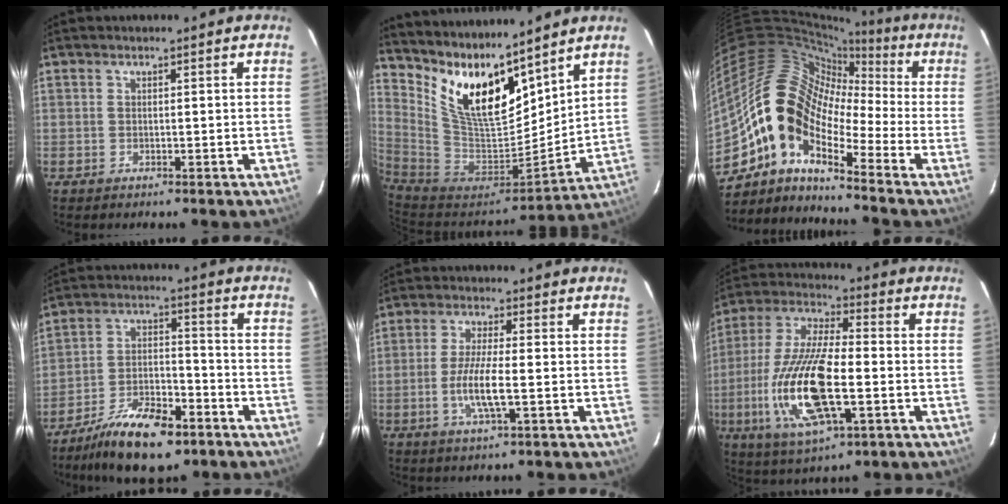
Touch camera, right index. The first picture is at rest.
{"total": 15.4, "force": [11.3, 4.8, 9.4], "torque": [-0.172, -0.019, 0.221]}
{"total": 14.3, "force": [-5.7, 7.5, 10.7], "torque": [-0.175, 0.003, -0.129]}
{"total": 14.8, "force": [-10.4, 5.8, 8.9], "torque": [-0.181, -0.008, -0.180]}
{"total": 7.1, "force": [-1.9, 0.8, 6.8], "torque": [-0.136, -0.007, -0.040]}
{"total": 19.5, "force": [-4.9, 6.6, 17.7], "torque": [-0.373, -0.014, -0.094]}